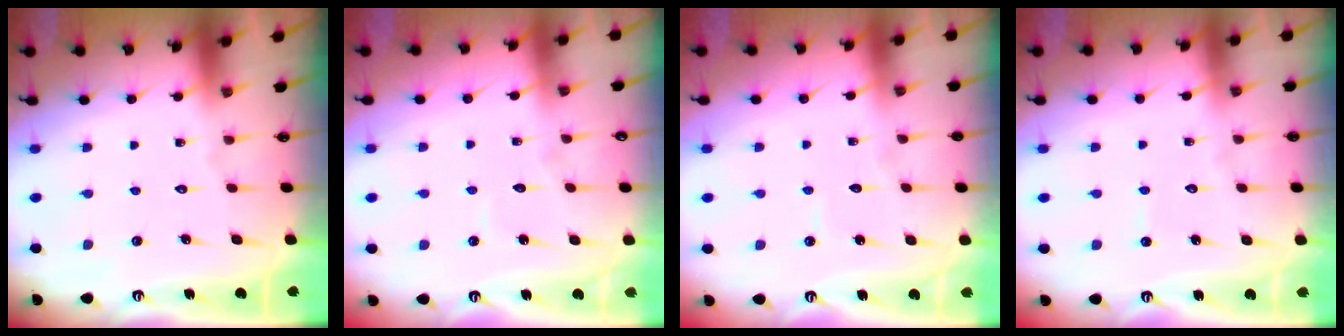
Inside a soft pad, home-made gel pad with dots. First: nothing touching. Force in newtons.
{"total": 2.5, "press": 2.5, "slide": 0.1}
{"total": 3.4, "press": 3.4, "slide": 0.4}
{"total": 2.5, "press": 2.5, "slide": 0.2}